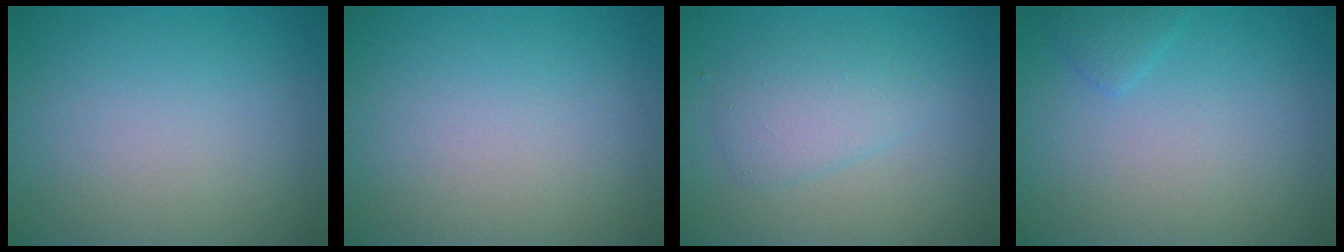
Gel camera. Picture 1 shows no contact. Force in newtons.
{"total": 0.0}
{"total": 2.6, "press": 2.6, "slide": 0.1}
{"total": 1.1, "press": 1.1, "slide": 0.1}